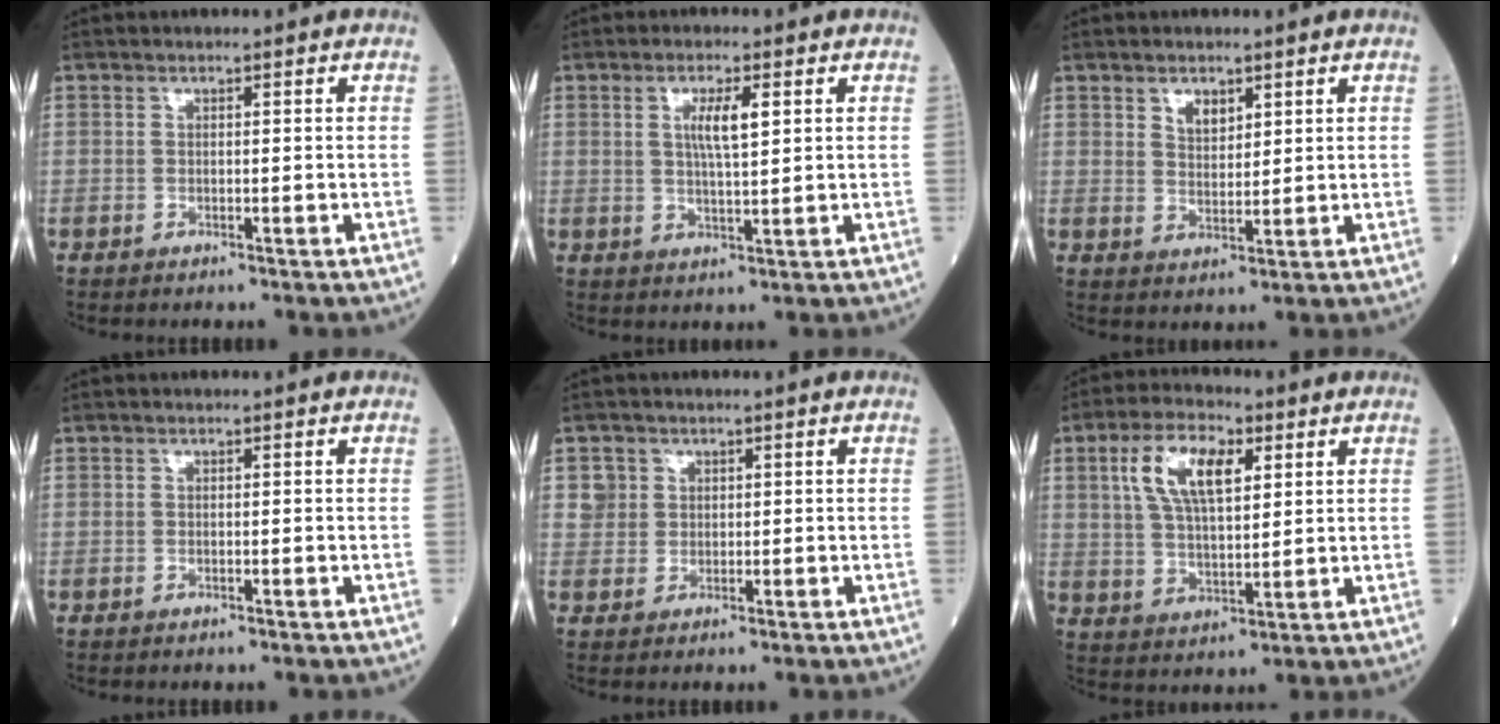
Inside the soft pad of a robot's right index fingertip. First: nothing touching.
{"total": 4.5, "force": [1.4, 0.6, 4.2], "torque": [-0.081, 0.003, 0.026]}
{"total": 3.0, "force": [1.8, 1.7, 1.7], "torque": [-0.031, 0.001, 0.038]}
{"total": 0.0}
{"total": 2.4, "force": [1.0, 2.2, -0.1], "torque": [0.013, 0.006, 0.015]}
{"total": 9.9, "force": [3.7, 4.0, 8.2], "torque": [-0.166, 0.016, 0.070]}